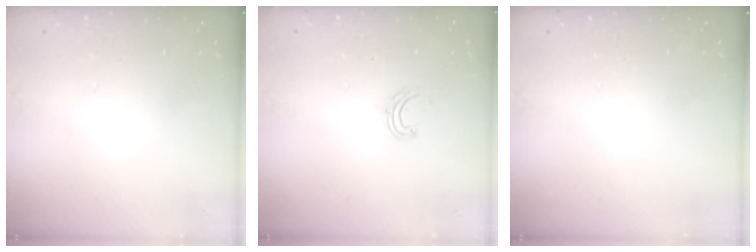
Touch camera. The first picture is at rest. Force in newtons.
{"total": 4.6, "press": 4.5, "slide": 0.5}
{"total": 0.0}